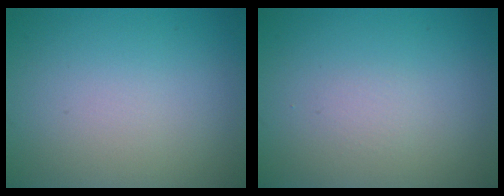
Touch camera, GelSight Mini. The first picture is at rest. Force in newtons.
{"total": 0.0}